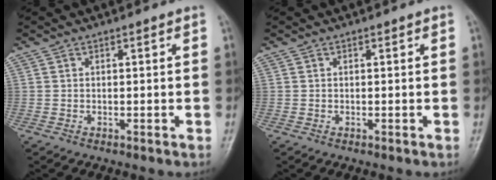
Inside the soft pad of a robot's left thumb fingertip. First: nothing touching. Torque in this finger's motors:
{"motor_torque": [0.00, 0.00, 0.00, 0.00, 0.00]}